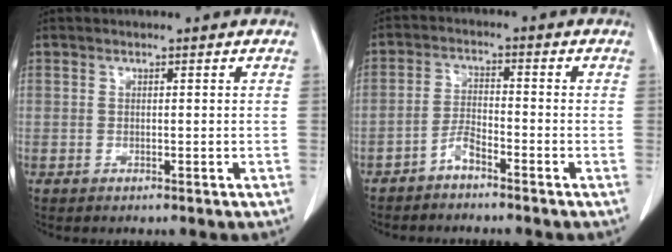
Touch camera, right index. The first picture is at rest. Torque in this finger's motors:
{"motor_torque": [0.20, -0.09, 0.03, 0.01]}